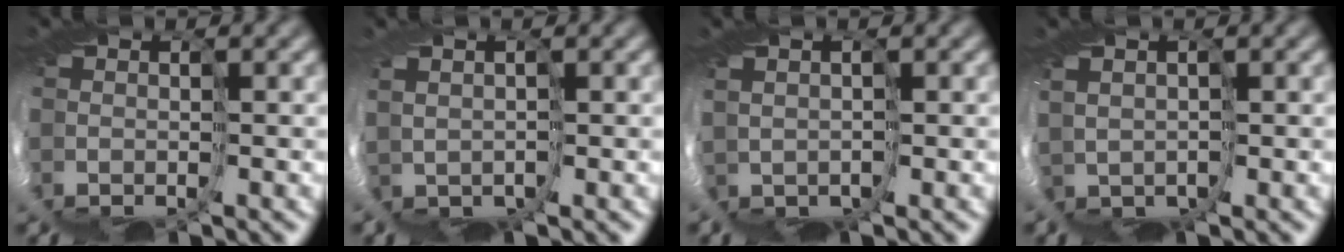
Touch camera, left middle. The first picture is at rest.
{"total": 1.4, "force": [1.2, 0.5, -0.5], "torque": [0.008, 0.004, 0.018]}
{"total": 1.1, "force": [0.8, 0.6, -0.4], "torque": [0.005, -0.001, 0.018]}
{"total": 1.7, "force": [1.3, 0.9, -0.3], "torque": [0.001, -0.001, 0.023]}